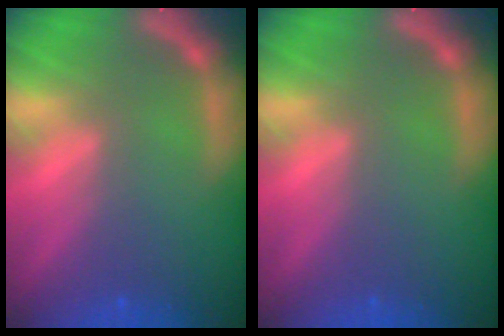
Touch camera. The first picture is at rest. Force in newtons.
{"total": 0.0}